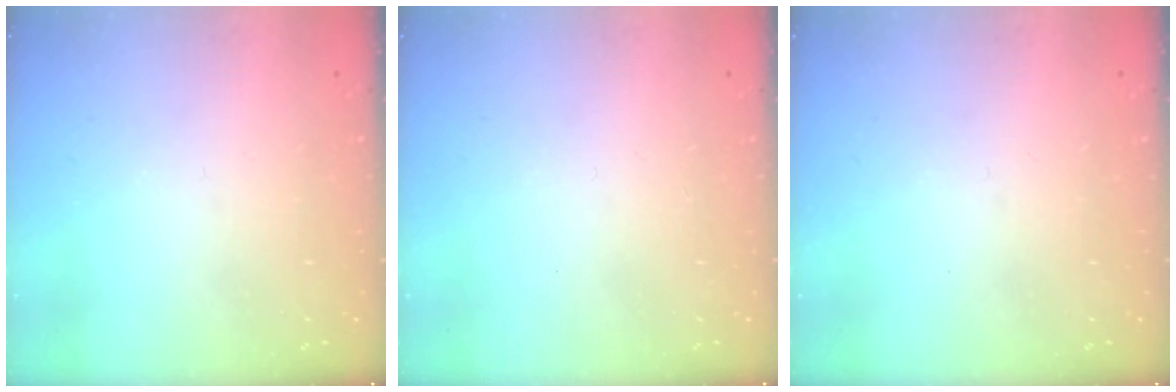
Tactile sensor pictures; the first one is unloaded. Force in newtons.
{"total": 1.6, "press": 1.6, "slide": 0.1}
{"total": 0.0}